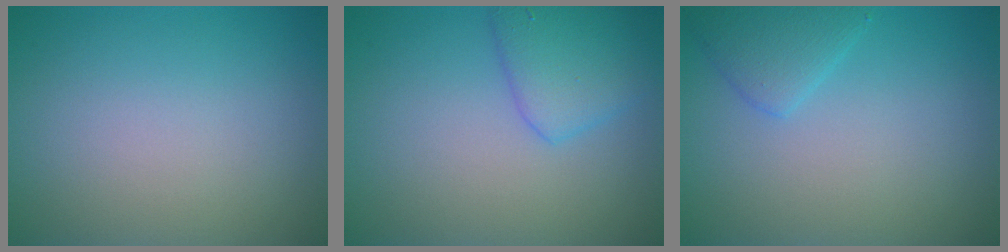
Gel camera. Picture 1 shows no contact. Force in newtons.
{"total": 3.3, "press": 3.3, "slide": 0.2}
{"total": 2.2, "press": 2.2, "slide": 0.2}